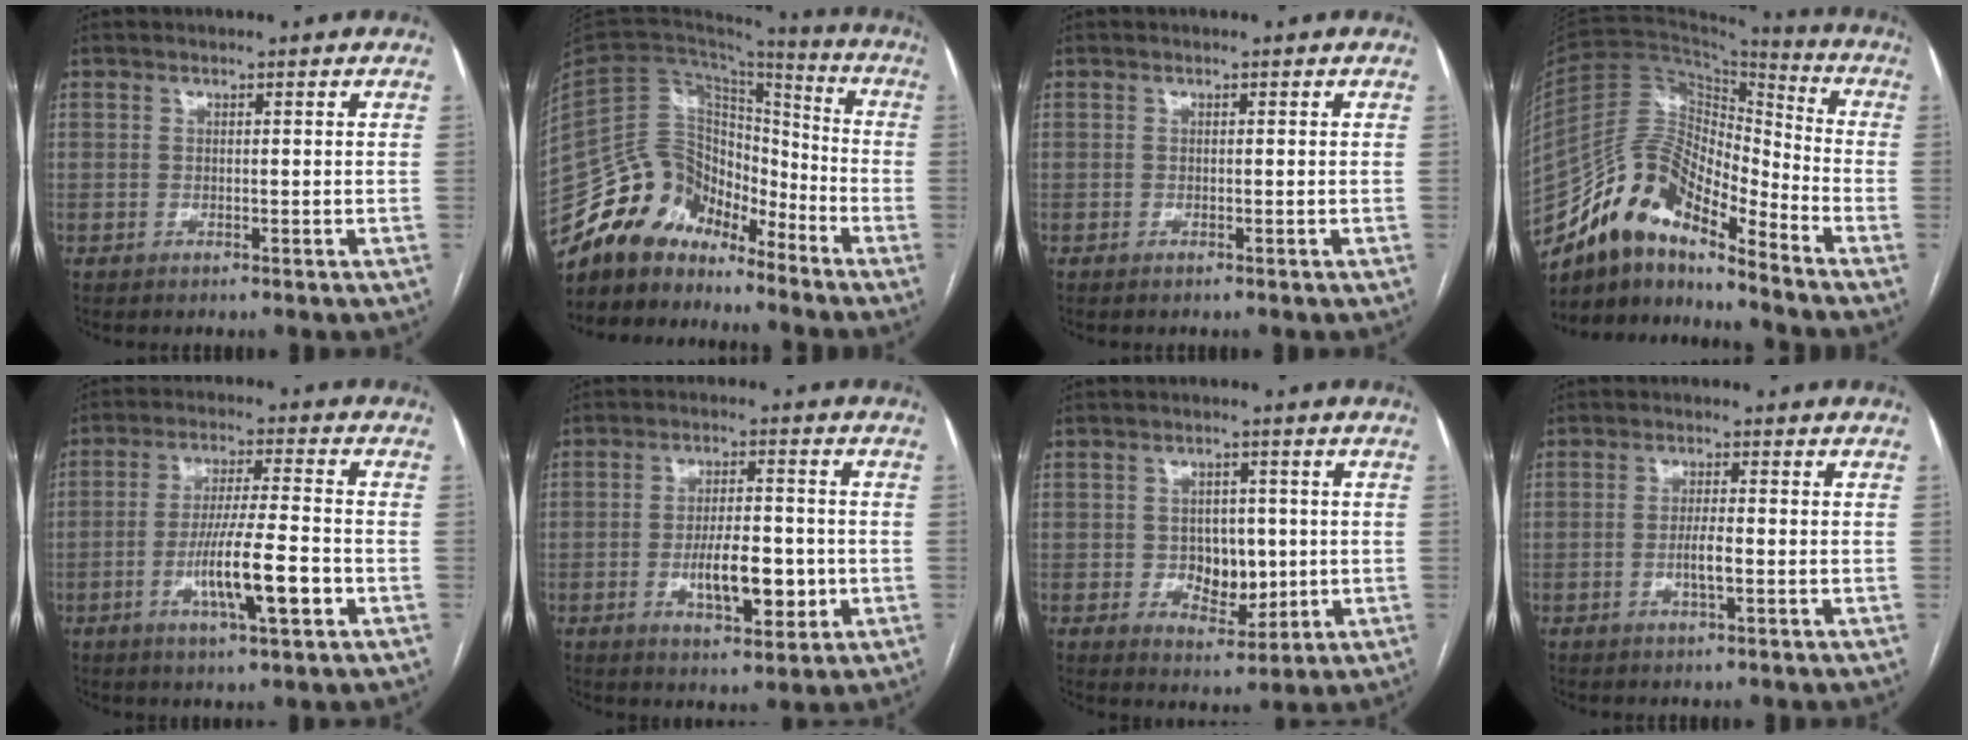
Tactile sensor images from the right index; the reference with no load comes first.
{"total": 13.6, "force": [-11.8, 6.4, 2.7], "torque": [-0.041, 0.066, -0.217]}
{"total": 0.0}
{"total": 14.3, "force": [-11.7, 4.2, 6.9], "torque": [-0.125, 0.050, -0.215]}
{"total": 10.3, "force": [-3.4, 0.8, 9.7], "torque": [-0.174, -0.005, -0.060]}
{"total": 8.6, "force": [-2.0, 3.2, 7.8], "torque": [-0.132, 0.002, -0.027]}
{"total": 6.4, "force": [-0.3, 4.4, 4.7], "torque": [-0.064, 0.005, 0.008]}
{"total": 2.9, "force": [-0.8, 0.3, 2.8], "torque": [-0.056, -0.001, -0.015]}